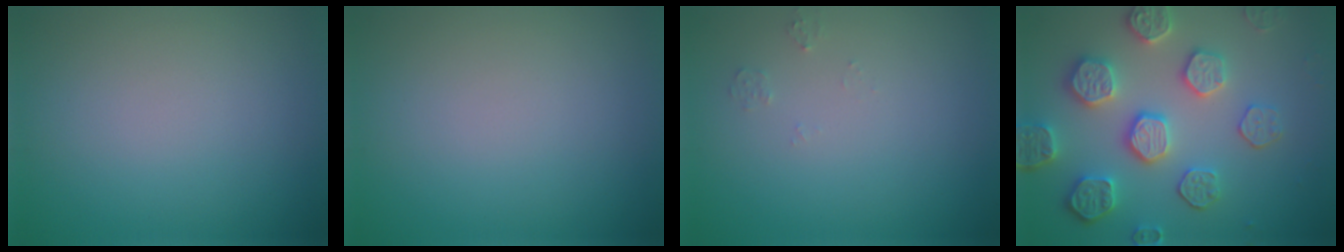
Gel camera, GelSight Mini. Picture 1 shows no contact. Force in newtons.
{"total": 0.0}
{"total": 0.7, "press": 0.7, "slide": 0.1}
{"total": 5.6, "press": 5.1, "slide": 2.3}